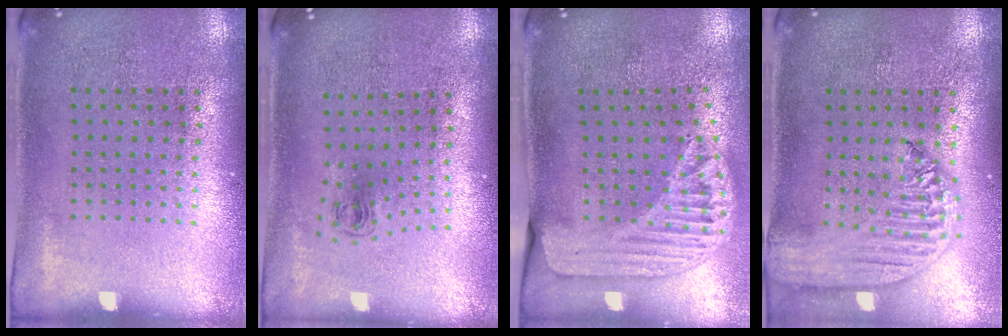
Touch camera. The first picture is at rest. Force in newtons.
{"total": 0.6, "press": 0.3, "slide": 0.5}
{"total": 1.7, "press": 1.5, "slide": 0.7}
{"total": 2.5, "press": 2.1, "slide": 1.3}